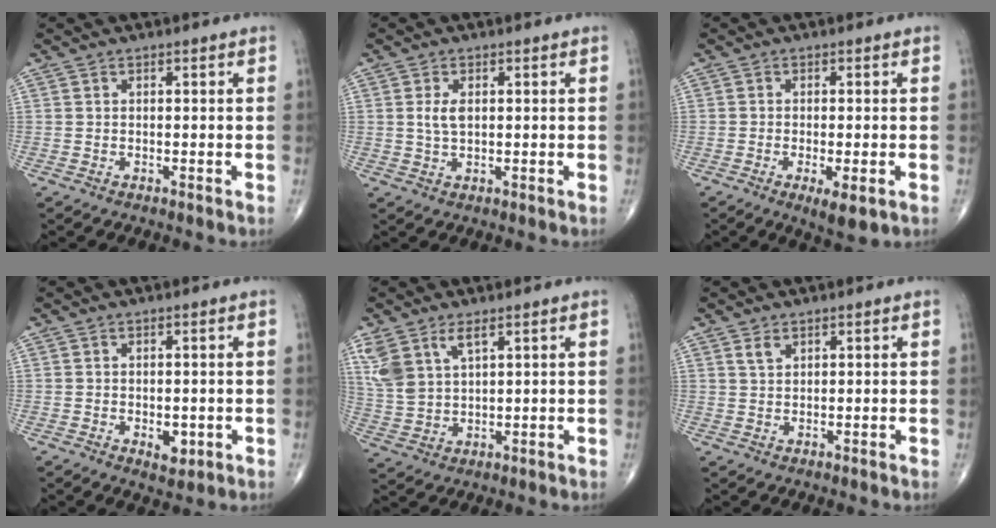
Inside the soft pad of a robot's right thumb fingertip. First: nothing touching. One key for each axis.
{"total": 3.0, "fx": 0.5, "fy": 1.6, "fz": 2.5, "tx": -0.051, "ty": -0.003, "tz": 0.012}
{"total": 5.3, "fx": -2.0, "fy": 1.5, "fz": 4.7, "tx": -0.077, "ty": -0.010, "tz": -0.028}
{"total": 3.4, "fx": -0.8, "fy": 1.9, "fz": 2.6, "tx": -0.025, "ty": -0.003, "tz": -0.004}
{"total": 8.0, "fx": 4.3, "fy": 3.9, "fz": 5.6, "tx": -0.123, "ty": -0.009, "tz": 0.096}
{"total": 1.9, "fx": 1.2, "fy": 1.1, "fz": 1.0, "tx": -0.016, "ty": -0.003, "tz": 0.026}